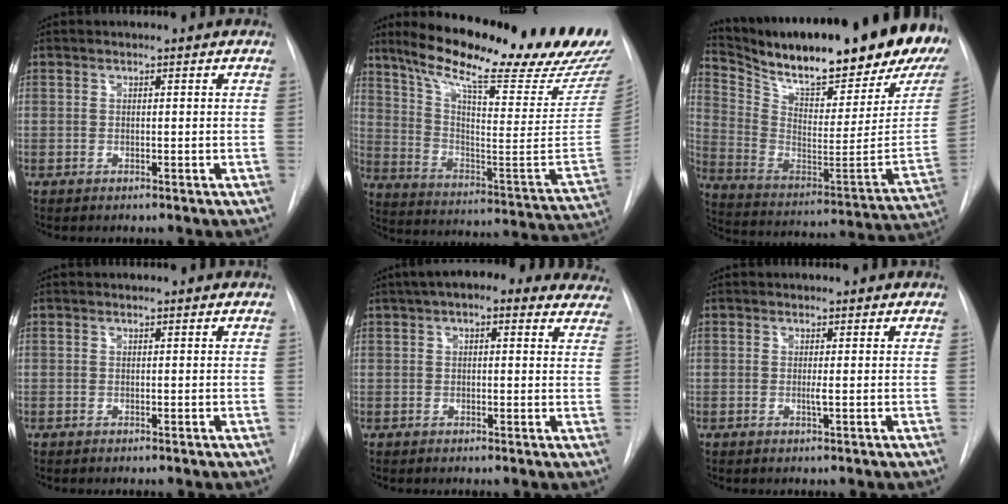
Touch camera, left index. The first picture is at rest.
{"total": 29.7, "force": [23.8, 3.0, 17.5], "torque": [-0.280, -0.070, 0.329]}
{"total": 29.6, "force": [24.5, 4.1, 16.2], "torque": [-0.287, -0.074, 0.356]}
{"total": 0.0}
{"total": 15.1, "force": [11.9, 5.1, 7.8], "torque": [-0.094, 0.044, 0.140]}
{"total": 0.7, "force": [0.1, -0.1, 0.7], "torque": [-0.016, -0.002, -0.002]}